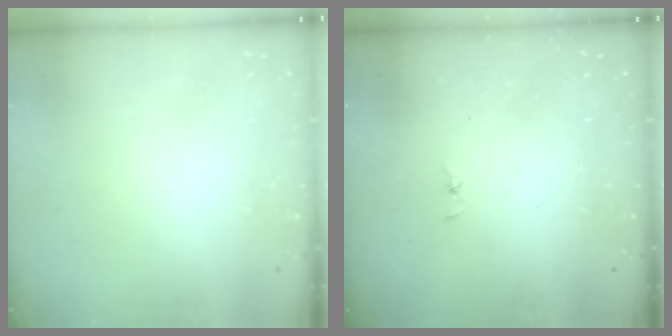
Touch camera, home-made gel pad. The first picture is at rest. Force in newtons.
{"total": 0.7, "press": 0.7, "slide": 0.1}